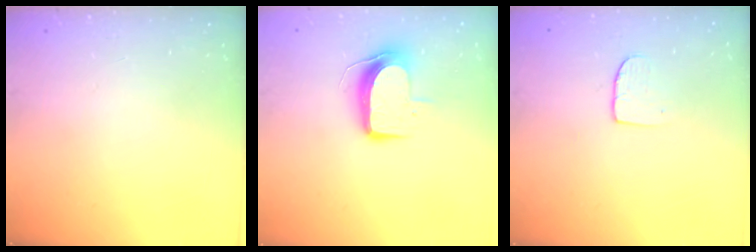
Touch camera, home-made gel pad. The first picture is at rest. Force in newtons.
{"total": 9.0, "press": 9.0, "slide": 0.8}
{"total": 5.1, "press": 5.1, "slide": 0.4}